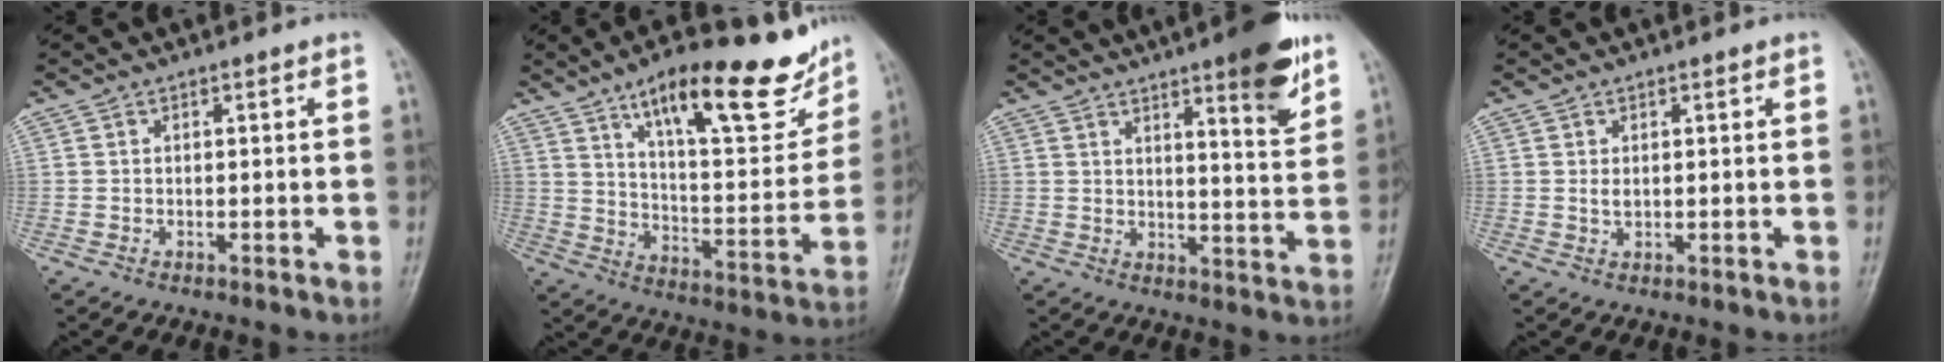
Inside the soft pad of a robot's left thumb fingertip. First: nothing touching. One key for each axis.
{"total": 22.8, "fx": 14.6, "fy": 7.3, "fz": 16.0, "tx": -0.188, "ty": -0.061, "tz": 0.227}
{"total": 11.3, "fx": 7.0, "fy": 2.0, "fz": 8.7, "tx": -0.100, "ty": -0.042, "tz": 0.094}
{"total": 1.6, "fx": 0.6, "fy": 0.8, "fz": 1.2, "tx": -0.019, "ty": -0.004, "tz": 0.015}